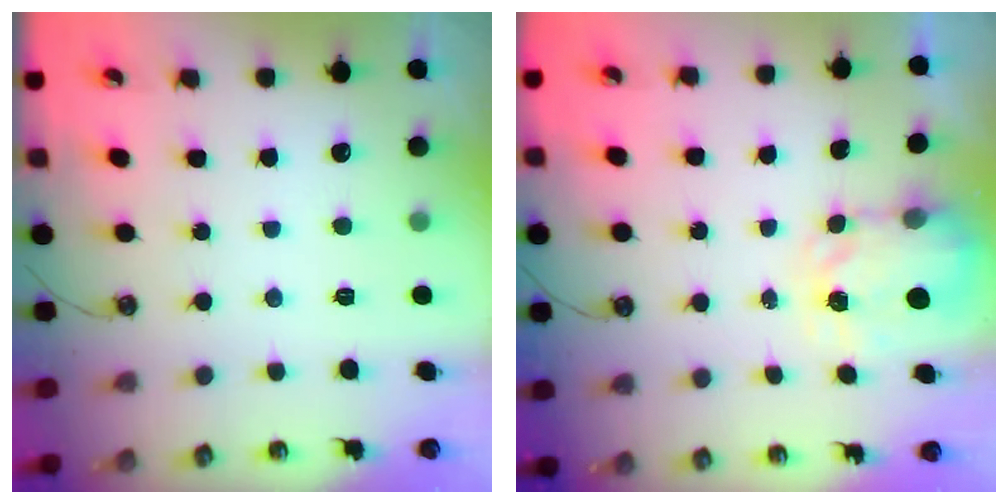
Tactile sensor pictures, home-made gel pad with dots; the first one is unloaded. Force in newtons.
{"total": 3.6, "press": 3.6, "slide": 0.5}